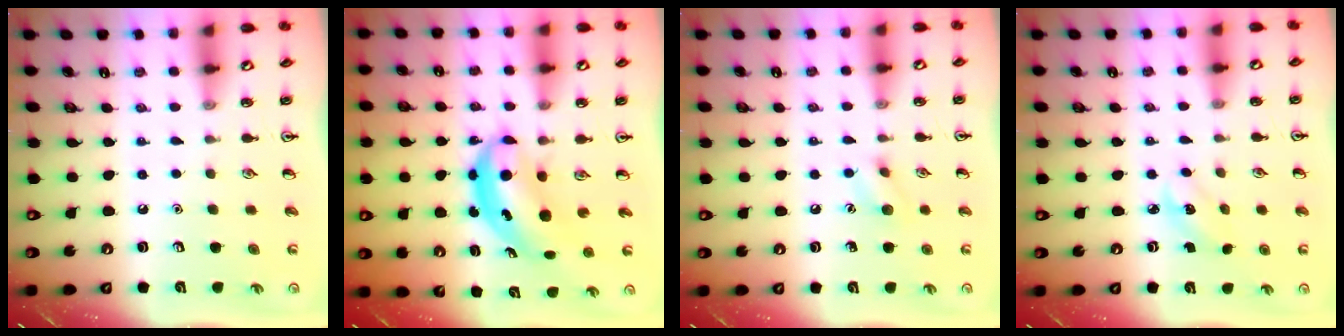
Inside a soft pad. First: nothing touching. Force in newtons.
{"total": 6.0, "press": 5.8, "slide": 1.7}
{"total": 7.5, "press": 7.3, "slide": 1.4}
{"total": 2.9, "press": 2.8, "slide": 0.9}